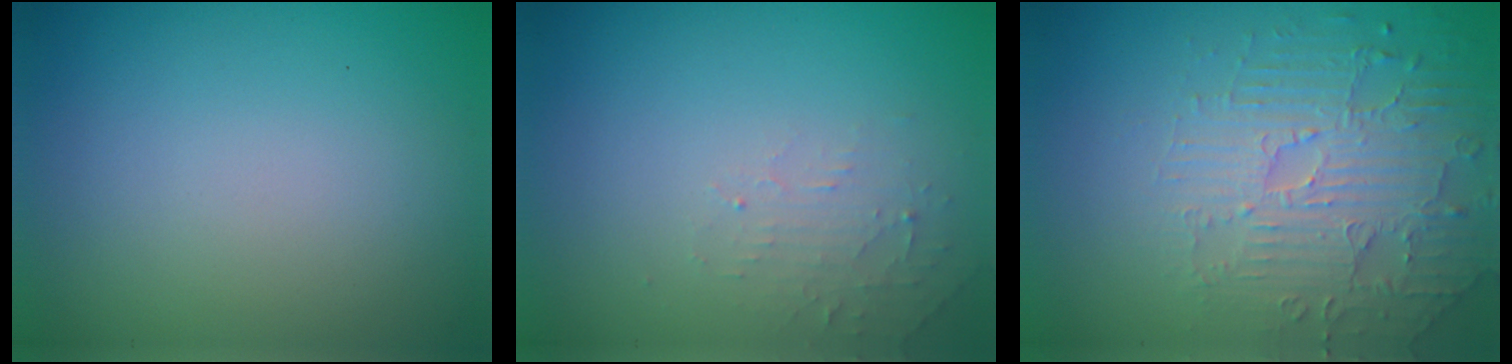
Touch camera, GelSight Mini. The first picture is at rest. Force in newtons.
{"total": 1.6, "press": 1.5, "slide": 0.3}
{"total": 4.7, "press": 3.9, "slide": 2.6}